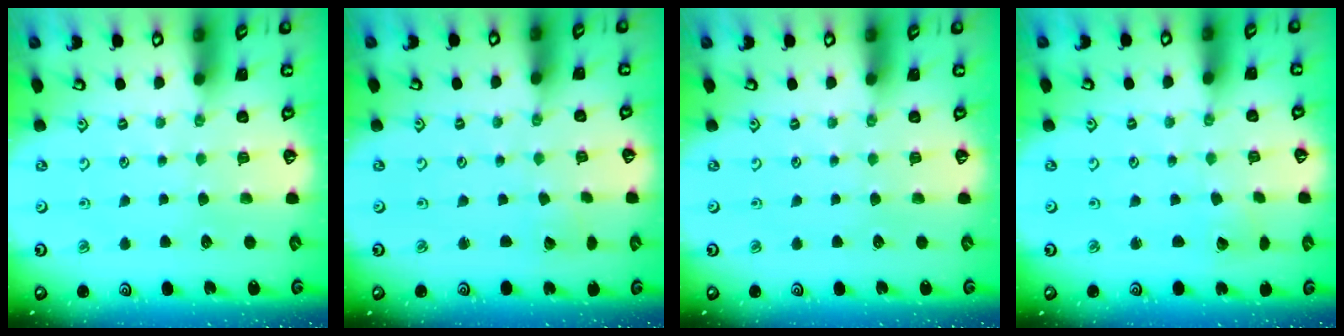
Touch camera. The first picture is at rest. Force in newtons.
{"total": 2.4, "press": 2.4, "slide": 0.2}
{"total": 0.0}
{"total": 1.3, "press": 1.3, "slide": 0.0}